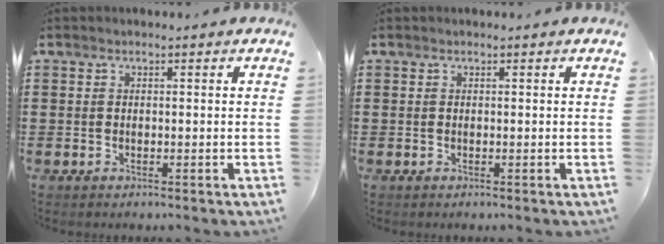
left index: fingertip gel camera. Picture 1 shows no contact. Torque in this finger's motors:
{"motor_torque": [0.00, 0.00, 0.00, 0.00]}